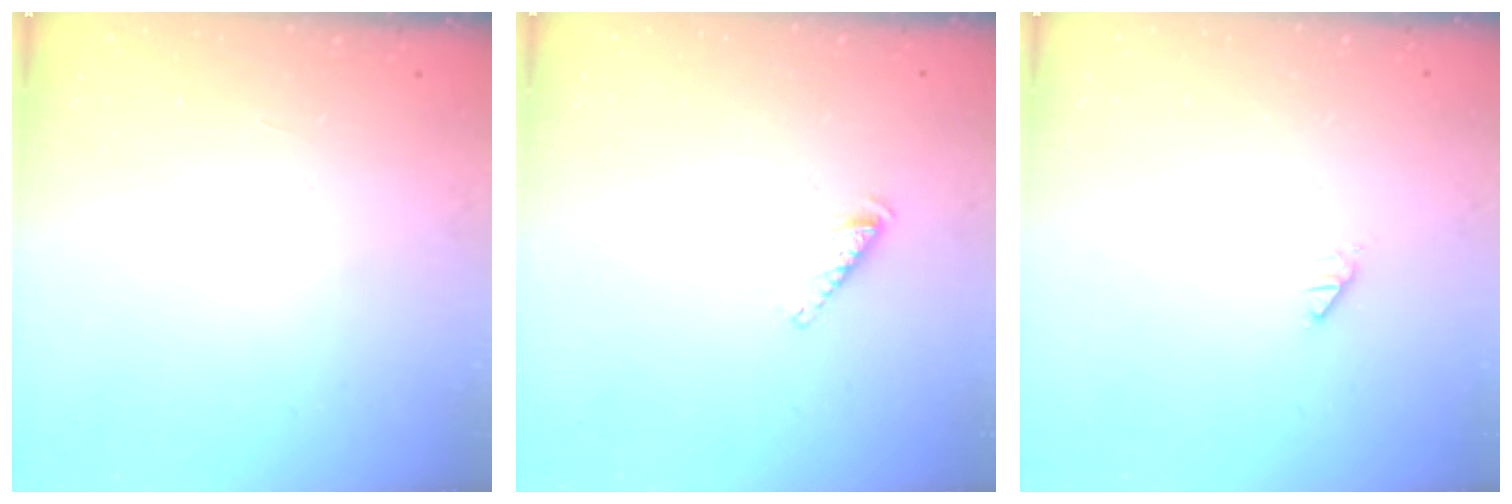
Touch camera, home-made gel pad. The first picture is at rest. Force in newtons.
{"total": 2.3, "press": 2.2, "slide": 0.4}
{"total": 0.0}